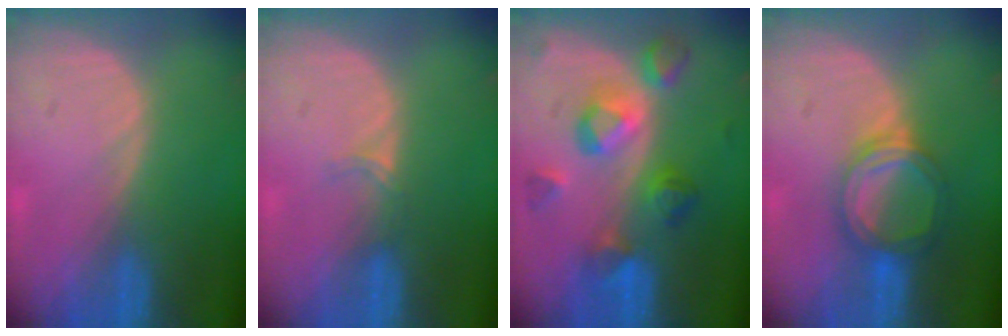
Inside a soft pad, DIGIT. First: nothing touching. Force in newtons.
{"total": 1.6, "press": 1.3, "slide": 1.1}
{"total": 8.1, "press": 8.1, "slide": 0.3}
{"total": 5.7, "press": 5.4, "slide": 1.5}